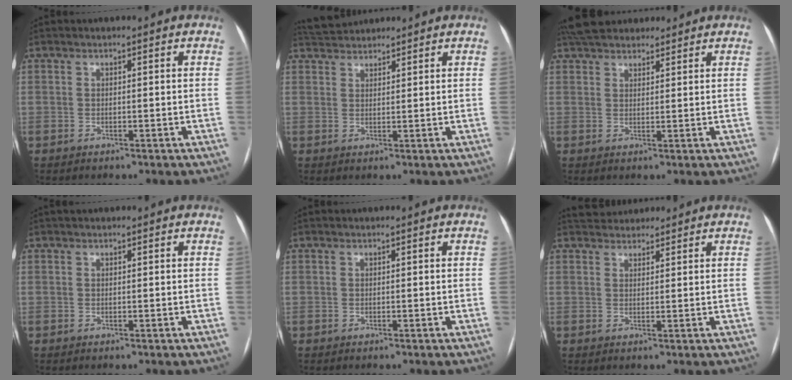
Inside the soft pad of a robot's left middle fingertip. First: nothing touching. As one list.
[{"total": 4.0, "force": [3.9, 0.4, 0.3], "torque": [-0.013, 0.026, 0.075]}, {"total": 8.1, "force": [7.2, 2.8, 2.5], "torque": [-0.038, 0.035, 0.121]}, {"total": 0.9, "force": [0.8, 0.3, 0.3], "torque": [-0.010, 0.021, 0.016]}, {"total": 0.0}, {"total": 3.9, "force": [3.7, 1.1, 0.4], "torque": [-0.006, 0.026, 0.063]}]